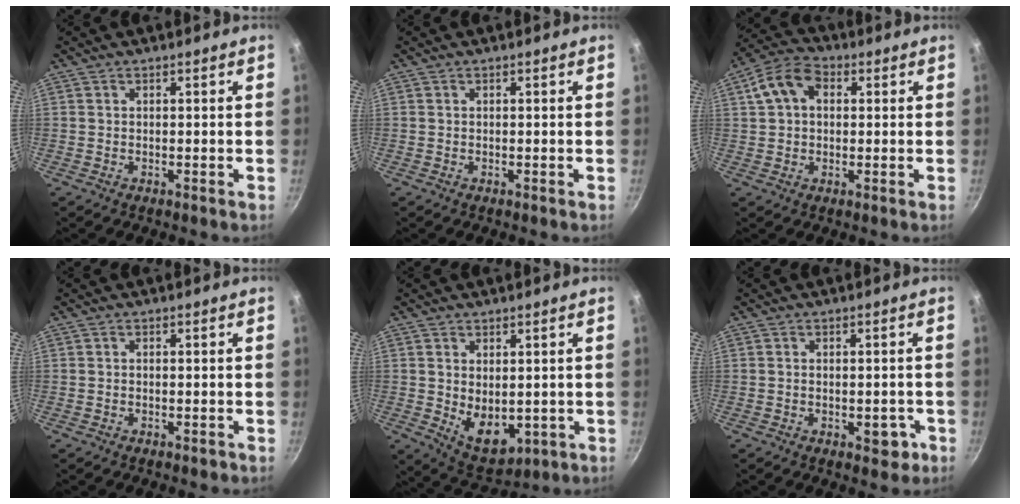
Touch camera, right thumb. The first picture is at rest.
{"total": 0.0}
{"total": 9.0, "force": [2.3, 6.4, 6.0], "torque": [-0.096, 0.022, 0.027]}
{"total": 0.8, "force": [-0.5, 0.4, 0.5], "torque": [-0.009, 0.003, -0.006]}
{"total": 8.3, "force": [0.1, 5.3, 6.4], "torque": [-0.086, -0.022, 0.023]}
{"total": 3.9, "force": [-1.4, 2.1, 2.9], "torque": [-0.016, 0.012, -0.015]}